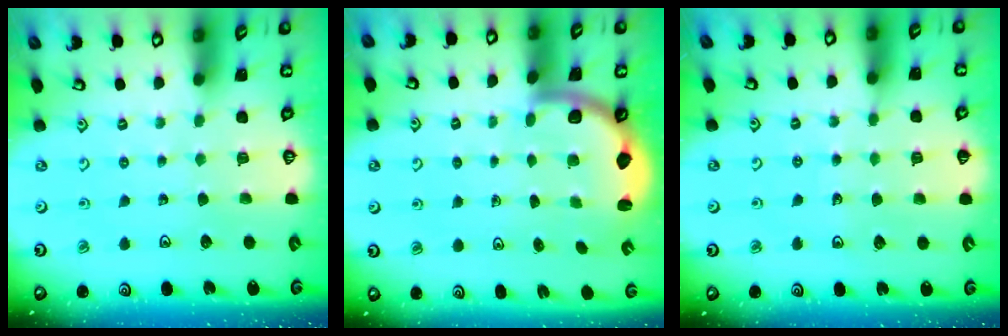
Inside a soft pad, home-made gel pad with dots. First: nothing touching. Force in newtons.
{"total": 2.6, "press": 2.5, "slide": 0.7}
{"total": 5.2, "press": 4.9, "slide": 1.5}